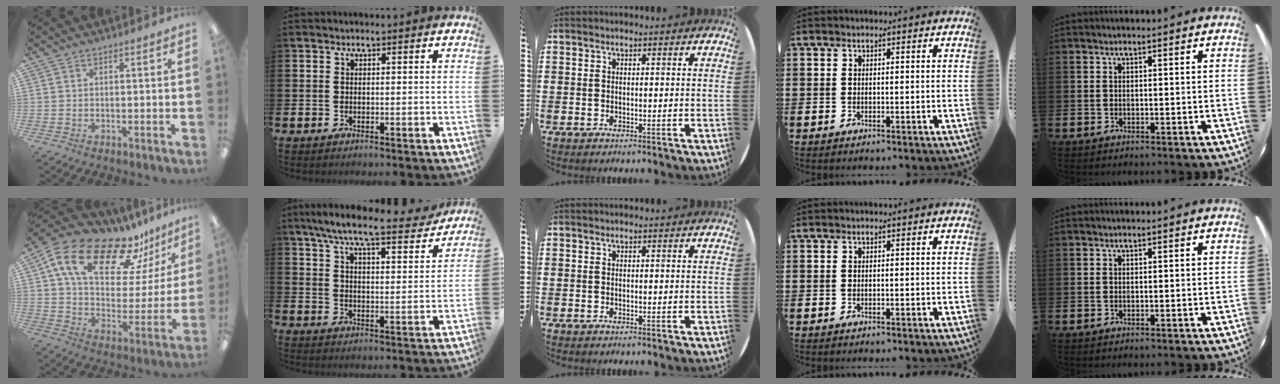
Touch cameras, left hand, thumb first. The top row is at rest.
{"thumb": {"total": 20.4, "force": [13.9, 9.8, 11.3], "torque": [-0.196, -0.086, 0.243]}, "index": {"total": 8.5, "force": [7.5, 0.9, 3.8], "torque": [-0.090, -0.043, 0.126]}}